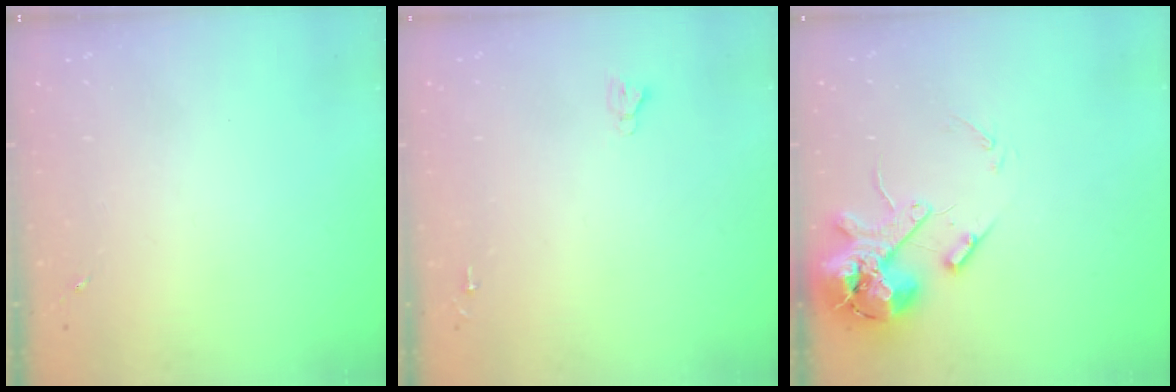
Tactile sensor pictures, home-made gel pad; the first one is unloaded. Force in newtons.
{"total": 2.7, "press": 2.7, "slide": 0.0}
{"total": 14.0, "press": 13.8, "slide": 2.4}